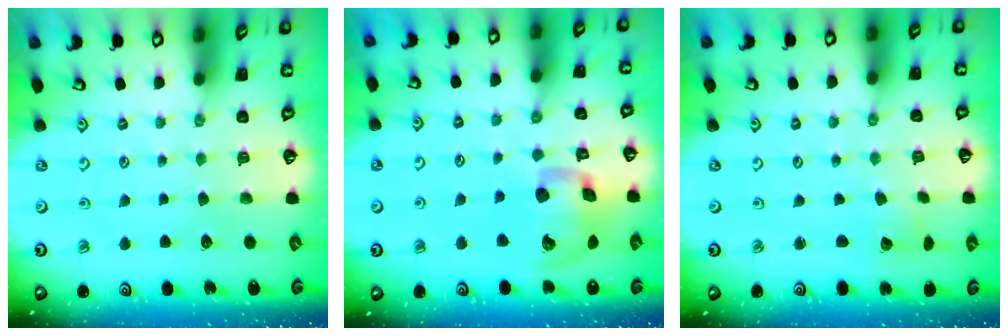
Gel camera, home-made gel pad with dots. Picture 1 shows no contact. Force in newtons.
{"total": 14.6, "press": 14.4, "slide": 2.4}
{"total": 2.0, "press": 2.0, "slide": 0.1}